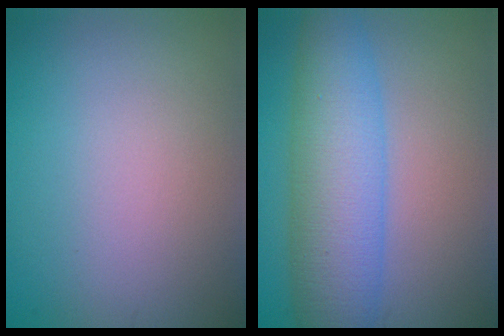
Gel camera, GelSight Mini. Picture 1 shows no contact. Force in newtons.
{"total": 8.1, "press": 8.1, "slide": 0.2}